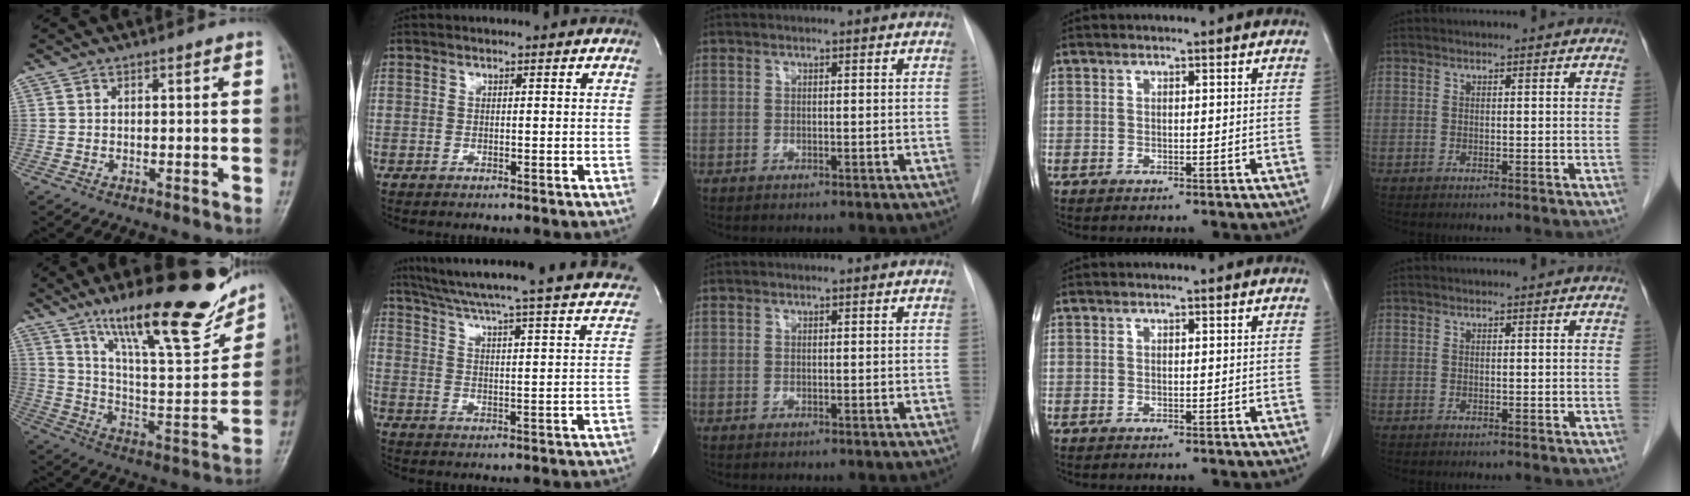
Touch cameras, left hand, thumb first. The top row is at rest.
{"thumb": {"total": 24.6, "force": [16.7, 6.1, 17.0], "torque": [-0.226, -0.073, 0.275]}, "index": {"total": 27.3, "force": [22.7, 2.5, 14.9], "torque": [-0.226, -0.039, 0.278]}, "middle": {"total": 1.4, "force": [-0.4, -0.7, -1.2], "torque": [0.028, -0.008, -0.007]}}